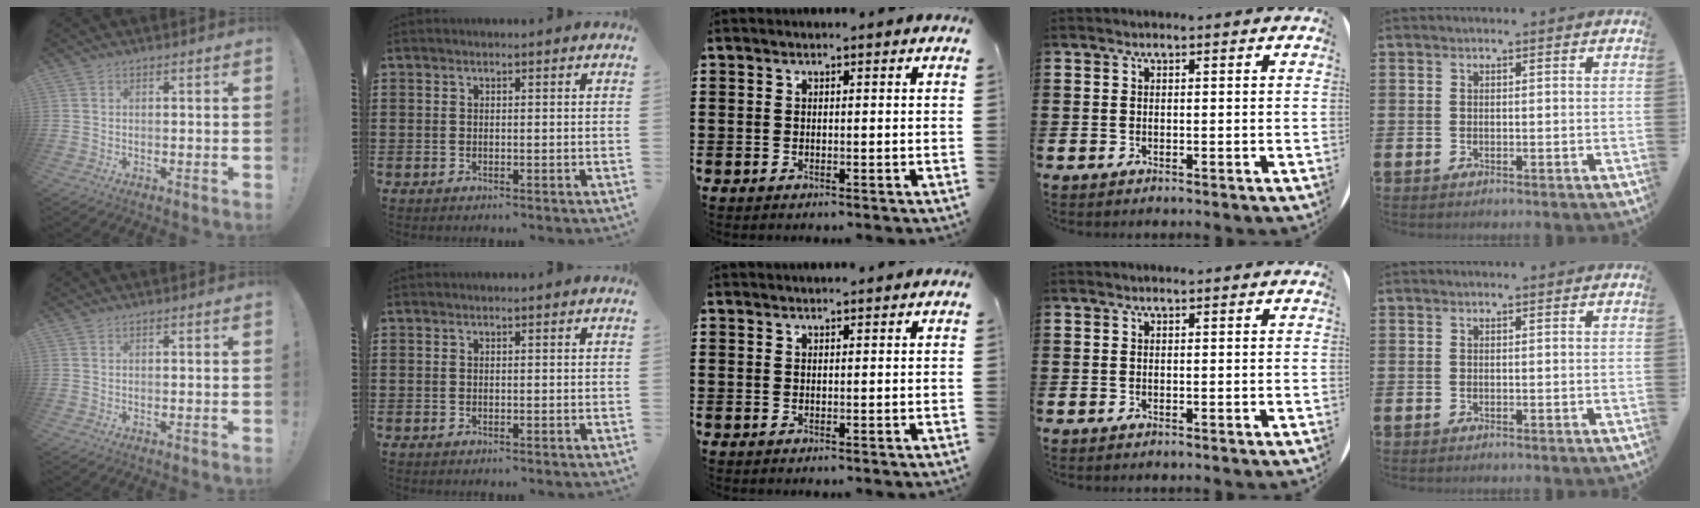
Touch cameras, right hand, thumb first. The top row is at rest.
{"middle": {"total": 0.7, "force": [0.7, 0.0, 0.0], "torque": [-0.002, -0.003, 0.015]}}